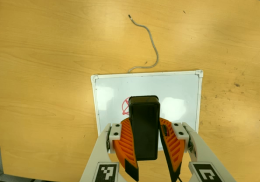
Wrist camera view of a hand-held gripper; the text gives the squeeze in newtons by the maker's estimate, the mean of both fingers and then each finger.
{"total": 9.6, "left": 8.9, "right": 10.3}